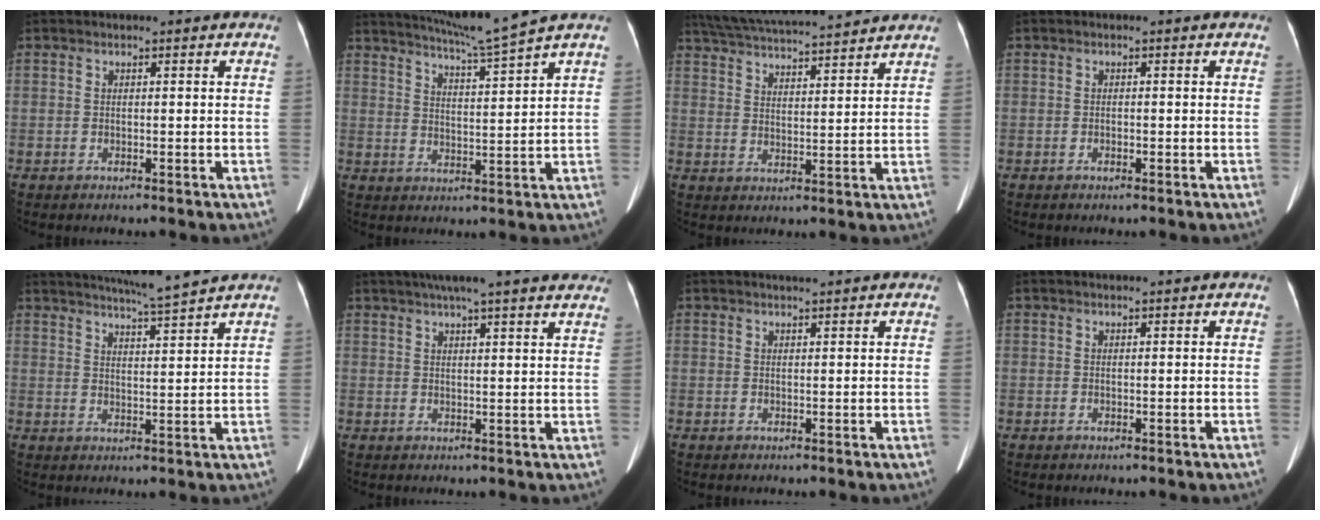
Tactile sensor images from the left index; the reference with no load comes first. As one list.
[{"total": 8.7, "force": [7.6, -2.5, 3.3], "torque": [-0.062, -0.018, 0.128]}, {"total": 16.3, "force": [14.9, 1.1, 6.7], "torque": [-0.124, 0.031, 0.230]}, {"total": 0.5, "force": [-0.4, 0.2, 0.3], "torque": [-0.008, 0.000, -0.006]}, {"total": 8.7, "force": [7.9, -1.5, 3.4], "torque": [-0.061, -0.003, 0.120]}, {"total": 17.7, "force": [14.8, 1.2, 9.5], "torque": [-0.143, 0.036, 0.180]}, {"total": 1.6, "force": [1.5, 0.0, 0.7], "torque": [-0.010, 0.009, 0.026]}, {"total": 1.3, "force": [1.2, 0.0, 0.5], "torque": [-0.006, 0.018, 0.020]}]